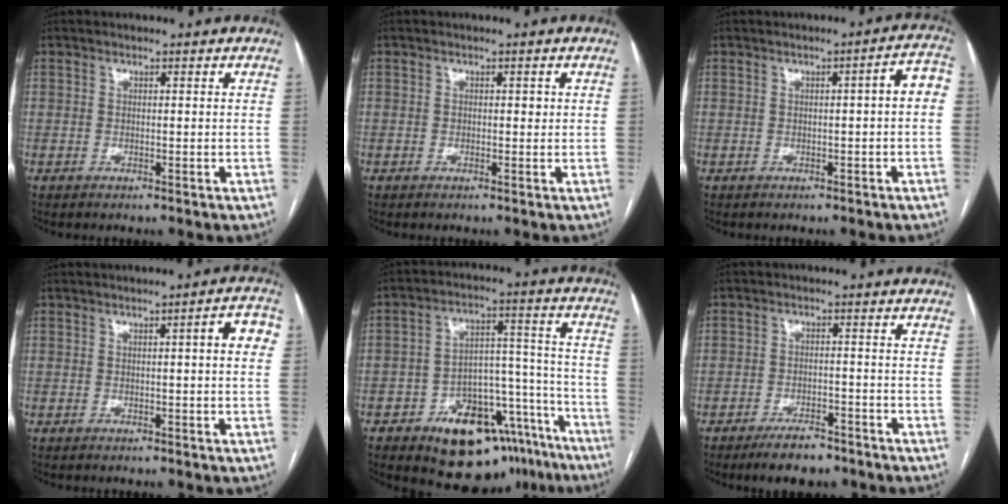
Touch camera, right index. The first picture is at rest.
{"total": 1.1, "force": [0.2, 0.7, 0.8], "torque": [-0.011, 0.007, 0.003]}
{"total": 3.9, "force": [-0.2, 0.5, 3.8], "torque": [-0.039, 0.012, -0.006]}
{"total": 4.3, "force": [0.6, 0.5, 4.2], "torque": [-0.045, 0.010, 0.003]}
{"total": 18.8, "force": [-12.6, 9.6, 10.1], "torque": [-0.087, 0.074, -0.177]}
{"total": 5.5, "force": [-4.3, 2.0, 2.8], "torque": [-0.047, 0.001, -0.065]}